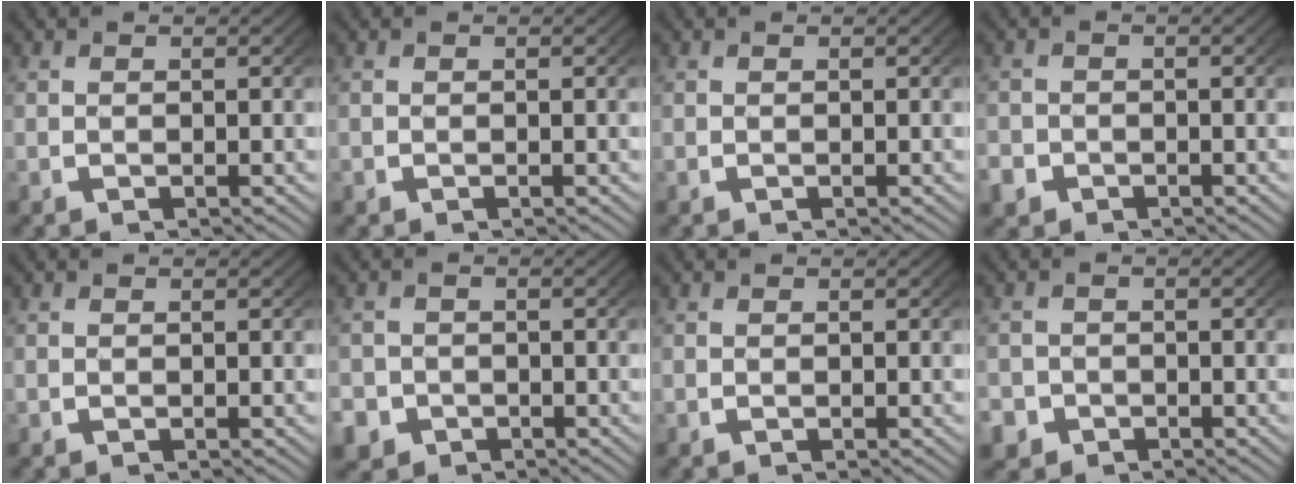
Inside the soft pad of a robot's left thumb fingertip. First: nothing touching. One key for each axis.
{"total": 0.0}
{"total": 0.0}
{"total": 2.6, "fx": -1.6, "fy": 2.1, "fz": 0.3, "tx": -0.018, "ty": -0.018, "tz": -0.024}
{"total": 0.6, "fx": 0.2, "fy": -0.4, "fz": -0.4, "tx": 0.005, "ty": -0.005, "tz": 0.008}
{"total": 4.6, "fx": -2.7, "fy": 3.6, "fz": 0.9, "tx": -0.030, "ty": -0.033, "tz": -0.036}
{"total": 0.0}
{"total": 3.6, "fx": -2.3, "fy": 2.7, "fz": 0.4, "tx": -0.017, "ty": -0.027, "tz": -0.032}